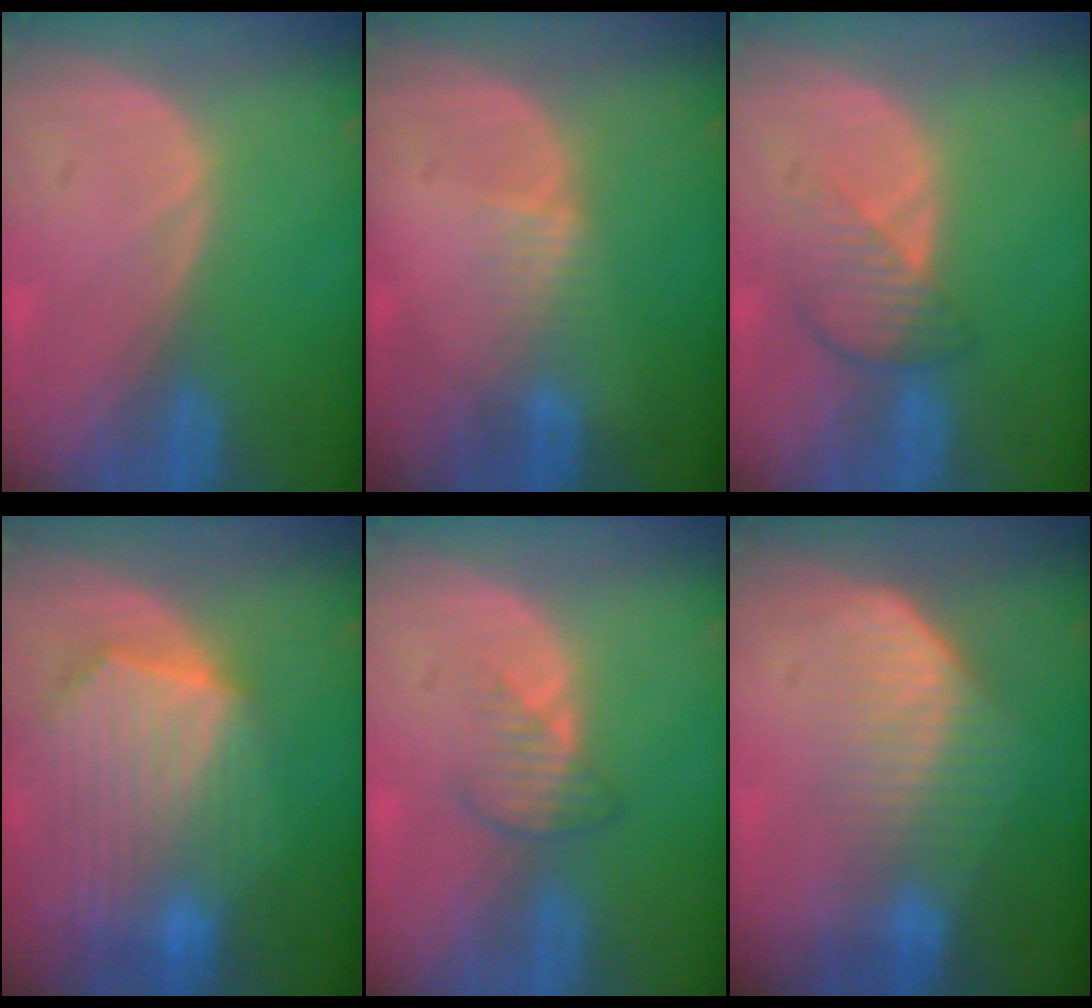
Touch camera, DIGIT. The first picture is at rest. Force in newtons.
{"total": 1.9, "press": 1.9, "slide": 0.2}
{"total": 4.3, "press": 3.8, "slide": 1.9}
{"total": 10.4, "press": 9.1, "slide": 5.1}
{"total": 3.0, "press": 2.8, "slide": 1.1}
{"total": 7.4, "press": 6.2, "slide": 4.0}